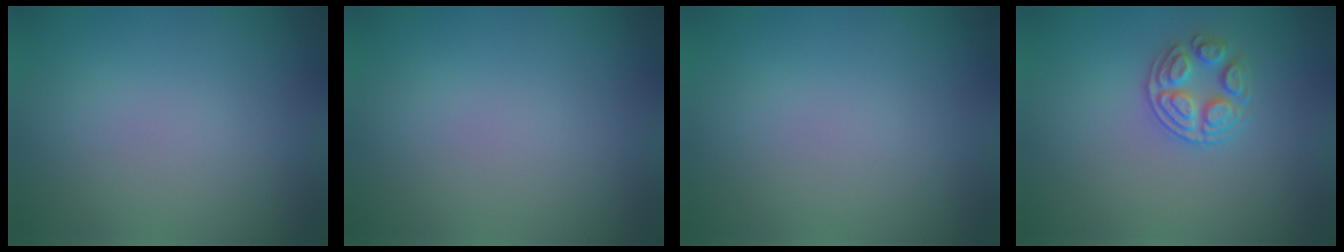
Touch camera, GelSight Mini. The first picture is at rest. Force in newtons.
{"total": 0.0}
{"total": 0.0}
{"total": 2.9, "press": 2.6, "slide": 1.3}